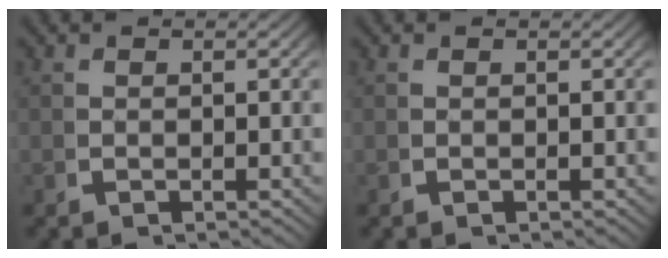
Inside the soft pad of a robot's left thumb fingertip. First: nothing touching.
{"total": 0.0}